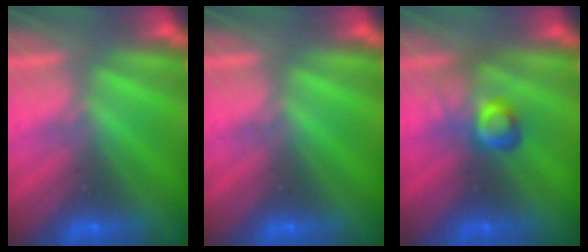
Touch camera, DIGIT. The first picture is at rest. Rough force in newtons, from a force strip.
{"total": 0.0}
{"total": 2.8}